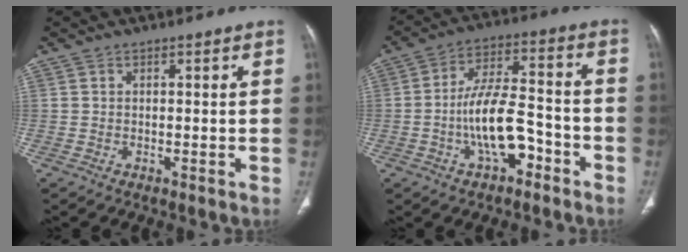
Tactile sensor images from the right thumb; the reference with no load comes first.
{"total": 11.9, "force": [-4.5, 5.6, 9.5], "torque": [-0.164, 0.047, -0.077]}